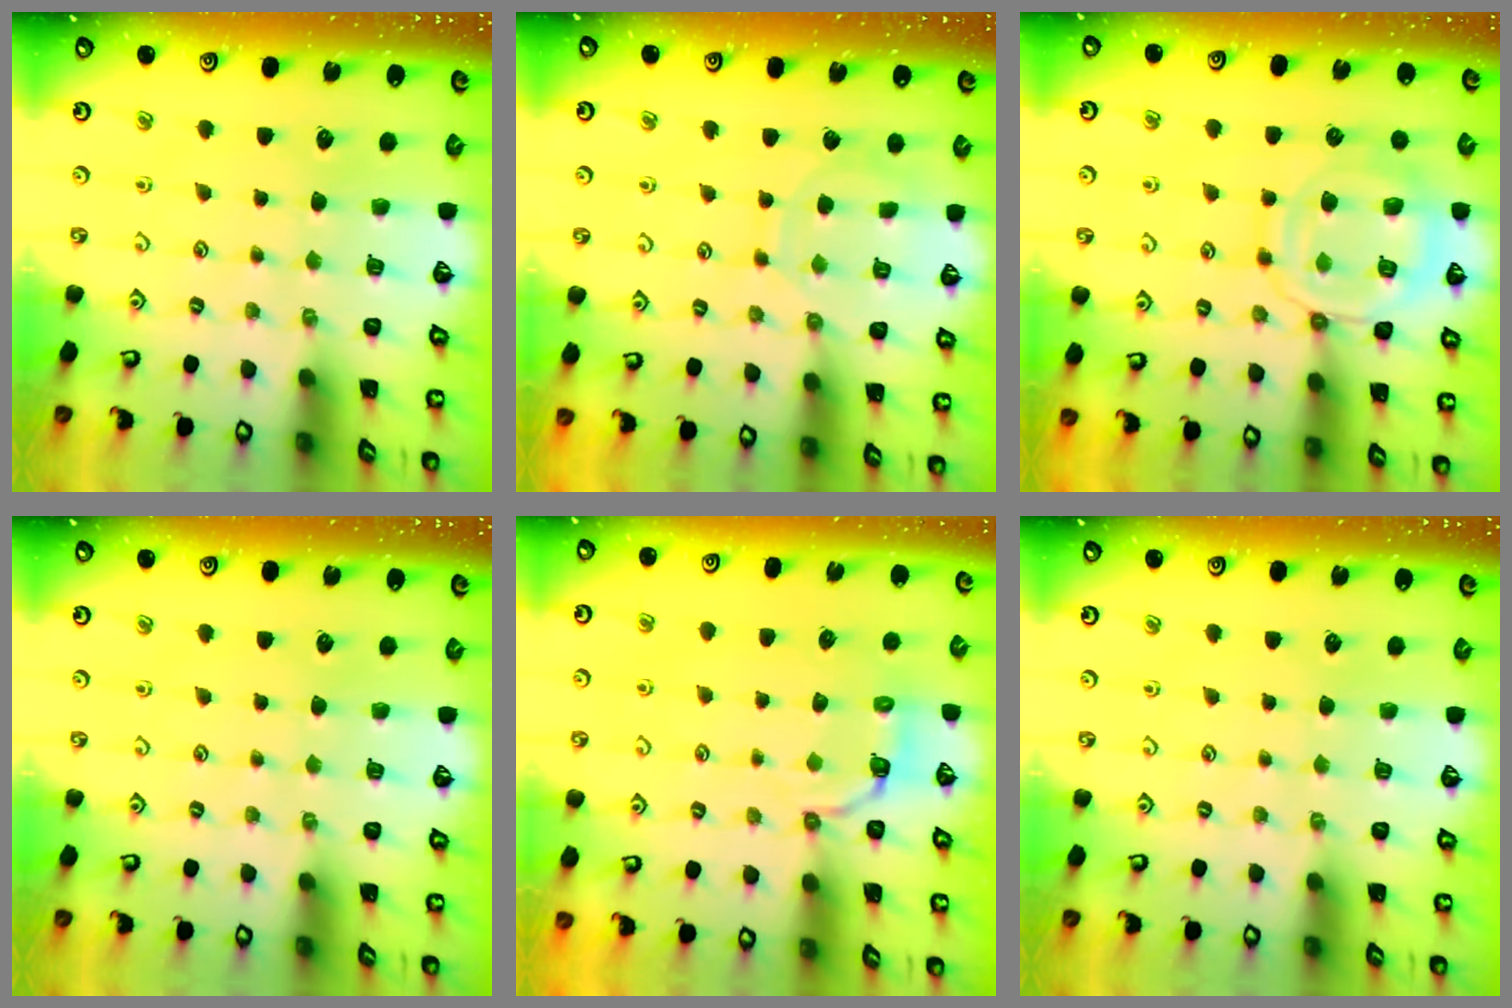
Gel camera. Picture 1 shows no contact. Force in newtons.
{"total": 8.6, "press": 8.5, "slide": 0.9}
{"total": 13.4, "press": 13.3, "slide": 1.1}
{"total": 0.0}
{"total": 3.9, "press": 2.1, "slide": 3.3}
{"total": 0.0}